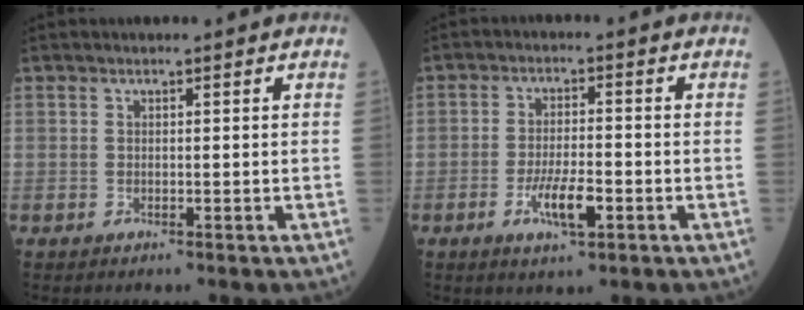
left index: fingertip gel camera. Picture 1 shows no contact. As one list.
[{"total": 5.6, "force": [-2.4, 1.3, 4.9], "torque": [-0.095, -0.003, -0.043]}]